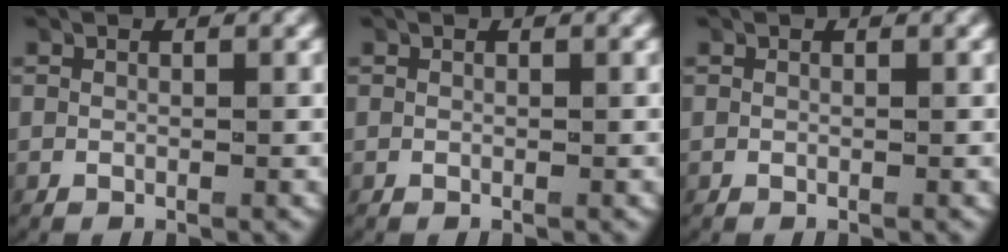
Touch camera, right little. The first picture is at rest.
{"total": 0.0}
{"total": 0.0}